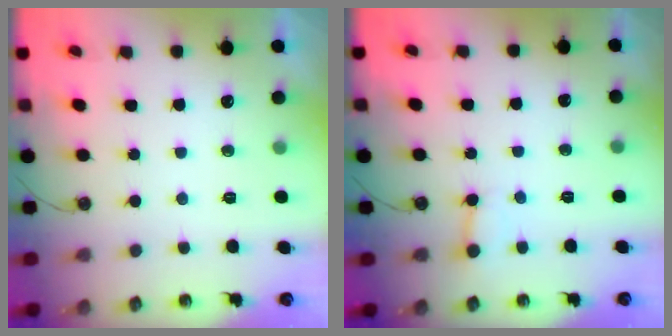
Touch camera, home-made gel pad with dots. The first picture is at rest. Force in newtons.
{"total": 5.0, "press": 5.0, "slide": 0.6}